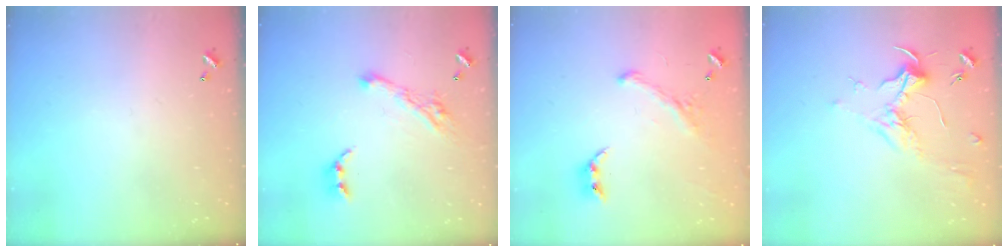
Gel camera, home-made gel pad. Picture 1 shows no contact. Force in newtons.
{"total": 9.2, "press": 9.1, "slide": 1.1}
{"total": 1.6, "press": 1.1, "slide": 1.2}
{"total": 1.8, "press": 1.6, "slide": 0.7}